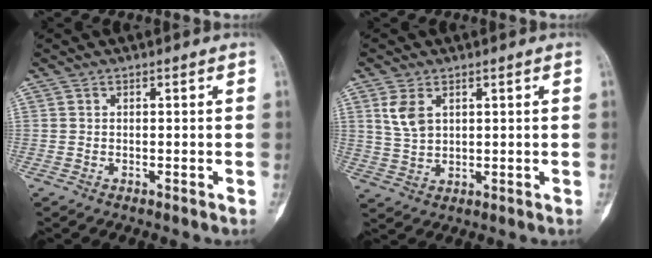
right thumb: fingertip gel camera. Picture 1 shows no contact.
{"total": 5.1, "force": [2.1, 3.1, 3.5], "torque": [-0.064, -0.004, 0.050]}